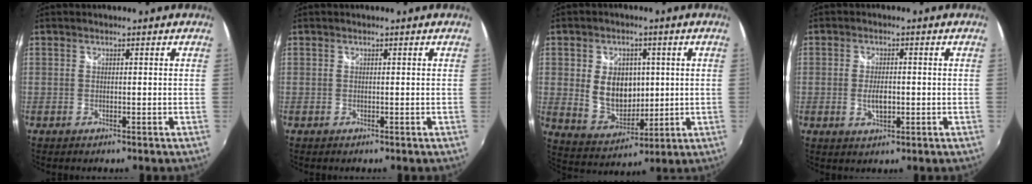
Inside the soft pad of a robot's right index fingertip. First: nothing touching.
{"total": 0.0}
{"total": 10.4, "force": [1.0, 7.9, 6.8], "torque": [-0.134, 0.003, 0.034]}
{"total": 3.9, "force": [-0.7, 1.9, 3.3], "torque": [-0.064, -0.004, -0.010]}